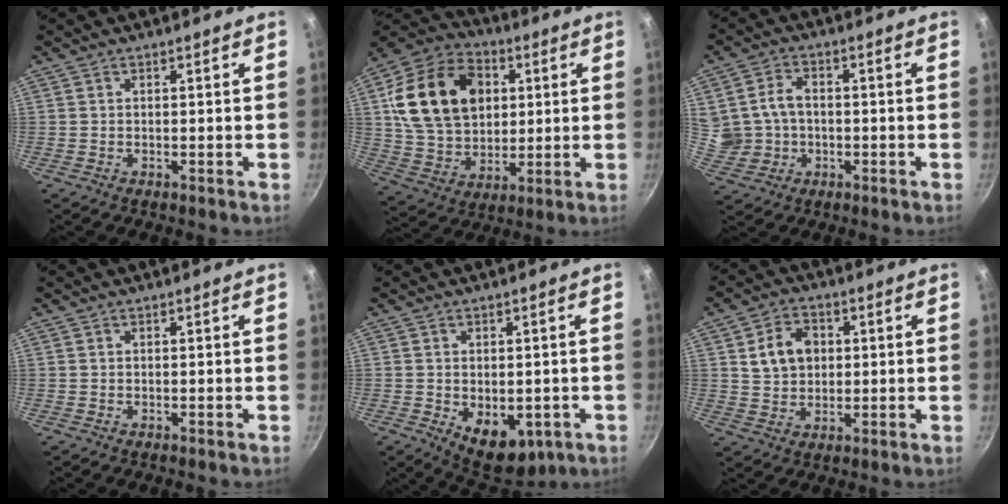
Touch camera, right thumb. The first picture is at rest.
{"total": 21.9, "force": [4.8, 16.1, 14.1], "torque": [-0.223, 0.003, 0.086]}
{"total": 9.3, "force": [0.1, 7.9, 4.9], "torque": [-0.078, 0.012, 0.012]}
{"total": 0.0}
{"total": 9.4, "force": [-2.3, 5.9, 7.0], "torque": [-0.068, -0.007, -0.014]}
{"total": 8.2, "force": [1.7, 6.3, 4.8], "torque": [-0.063, 0.006, 0.028]}